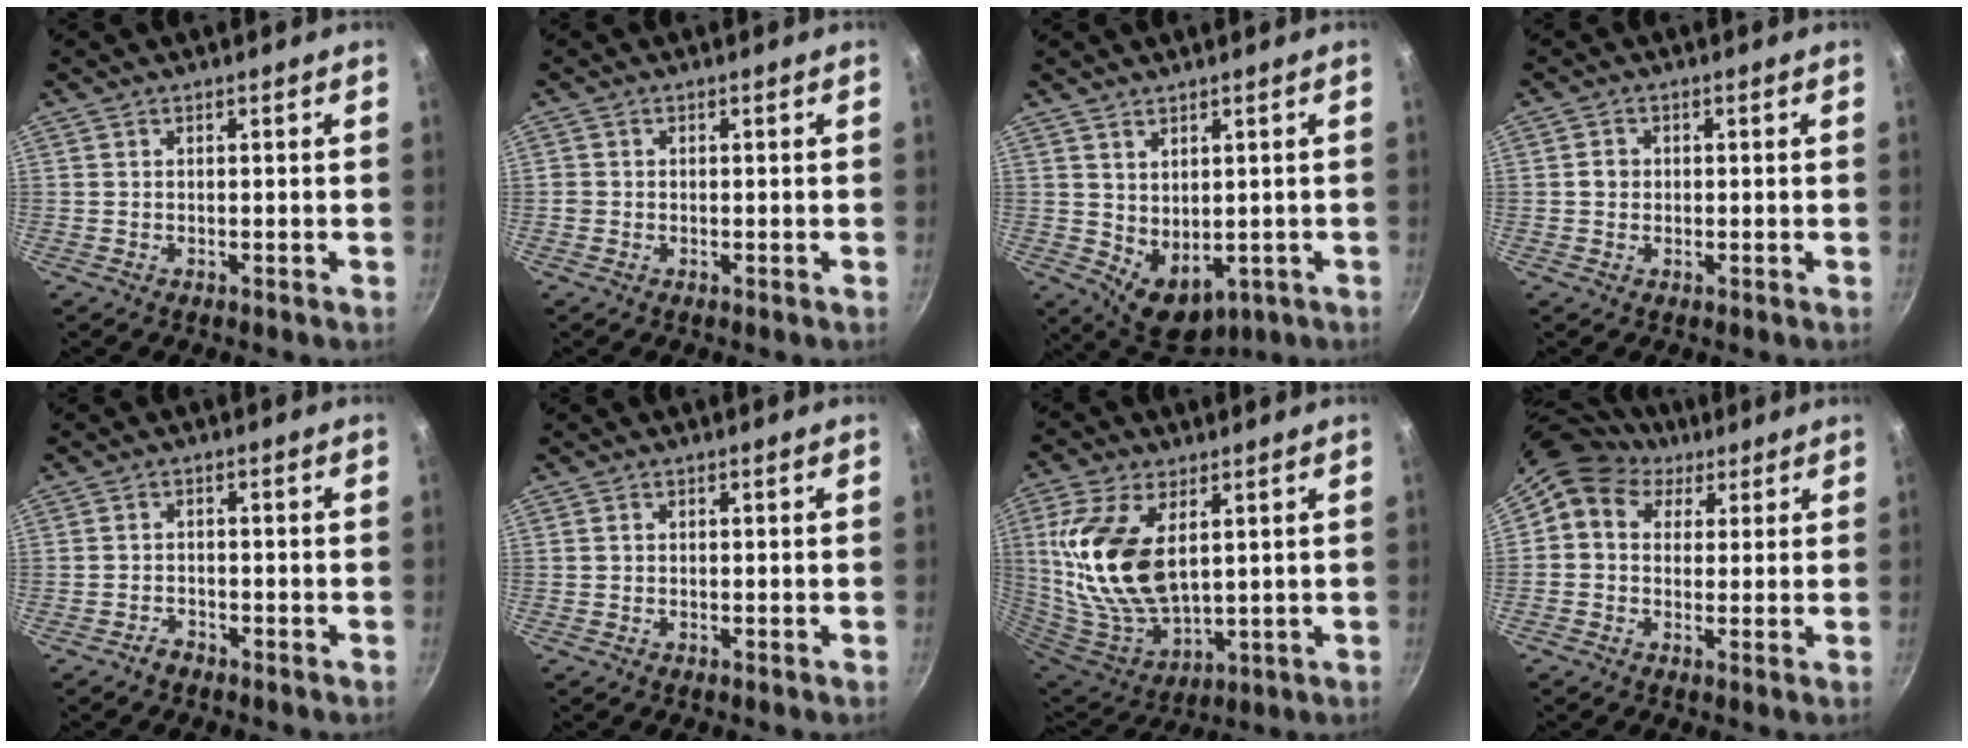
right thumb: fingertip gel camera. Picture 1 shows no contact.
{"total": 0.9, "force": [-0.3, 0.9, 0.2], "torque": [-0.003, 0.000, -0.007]}
{"total": 7.3, "force": [0.7, 5.2, 5.0], "torque": [-0.052, -0.015, 0.037]}
{"total": 2.0, "force": [0.0, 1.9, 0.8], "torque": [-0.004, 0.007, -0.003]}
{"total": 1.8, "force": [-1.5, 0.9, 0.4], "torque": [-0.003, 0.020, -0.026]}
{"total": 0.6, "force": [0.0, 0.6, 0.2], "torque": [0.000, 0.002, -0.001]}
{"total": 19.3, "force": [4.3, 10.8, 15.4], "torque": [-0.307, -0.028, 0.096]}
{"total": 9.0, "force": [4.8, 6.9, 3.1], "torque": [-0.034, -0.002, 0.063]}